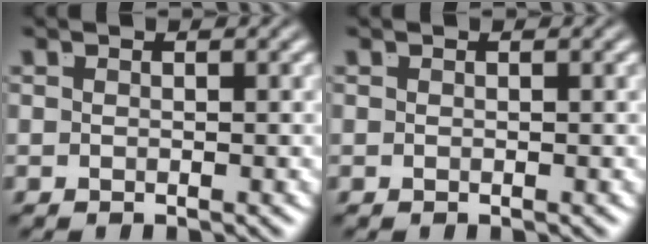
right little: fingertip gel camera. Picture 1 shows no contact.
{"total": 0.0}